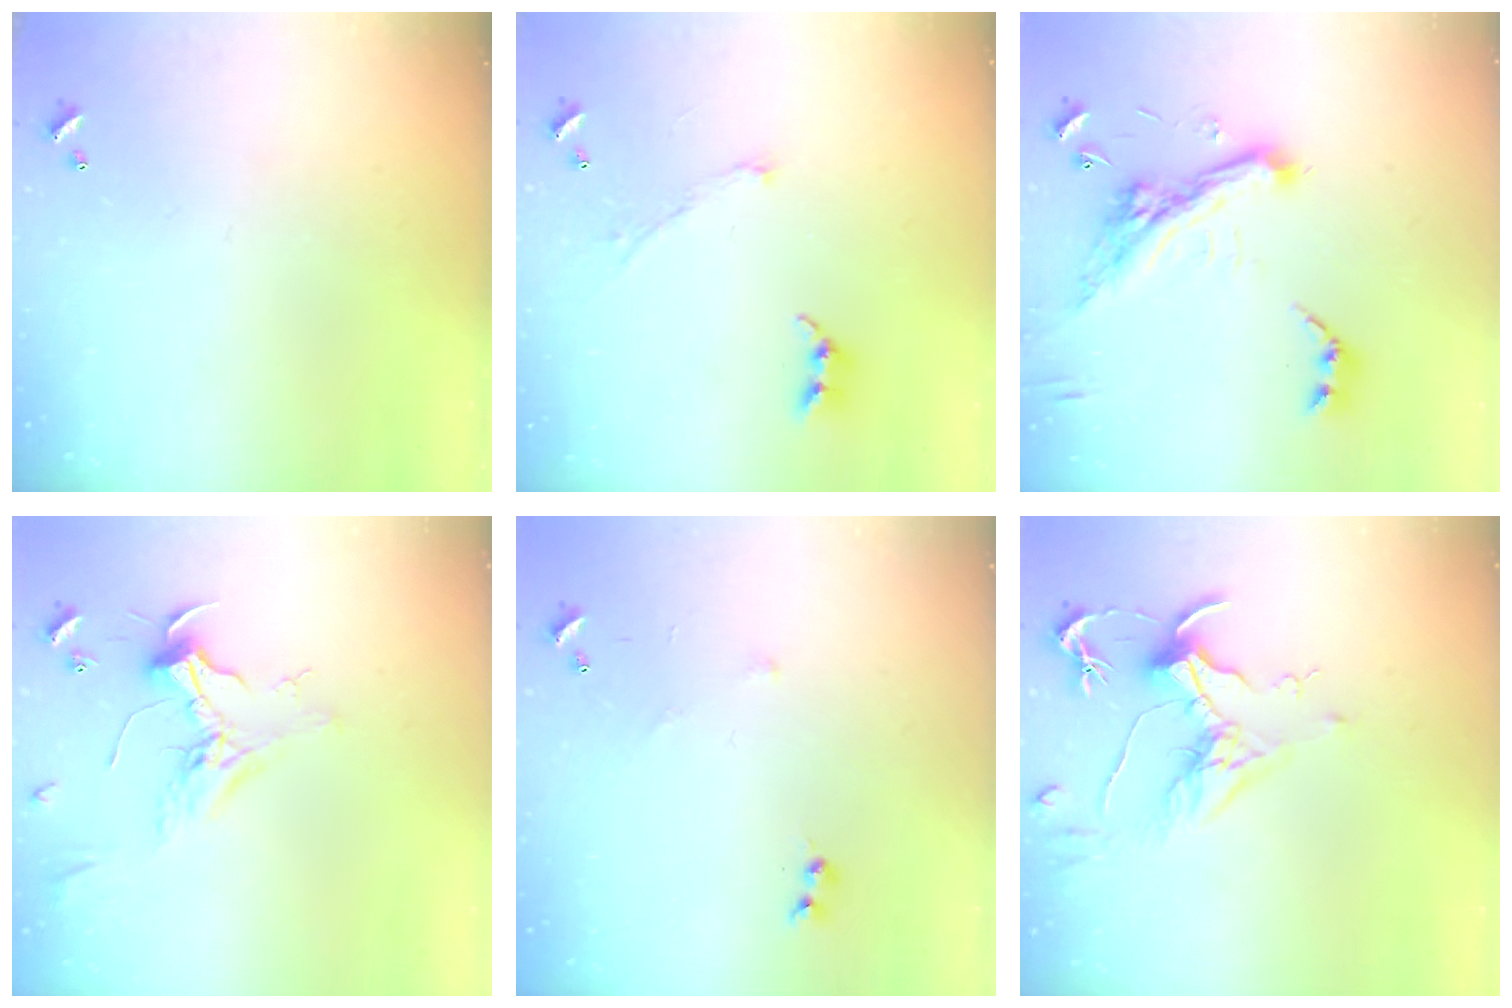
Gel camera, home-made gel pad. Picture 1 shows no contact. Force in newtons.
{"total": 2.9, "press": 2.9, "slide": 0.4}
{"total": 7.7, "press": 7.5, "slide": 2.0}
{"total": 2.4, "press": 2.3, "slide": 0.9}
{"total": 6.1, "press": 6.1, "slide": 0.8}
{"total": 1.8, "press": 1.5, "slide": 0.9}